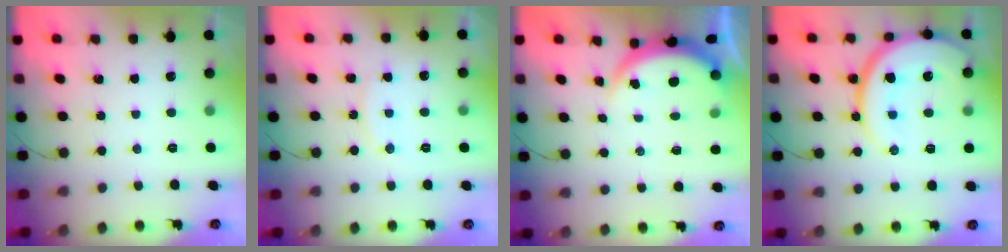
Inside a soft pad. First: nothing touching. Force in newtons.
{"total": 7.7, "press": 7.7, "slide": 0.3}
{"total": 3.8, "press": 3.7, "slide": 0.6}
{"total": 17.7, "press": 17.7, "slide": 1.6}